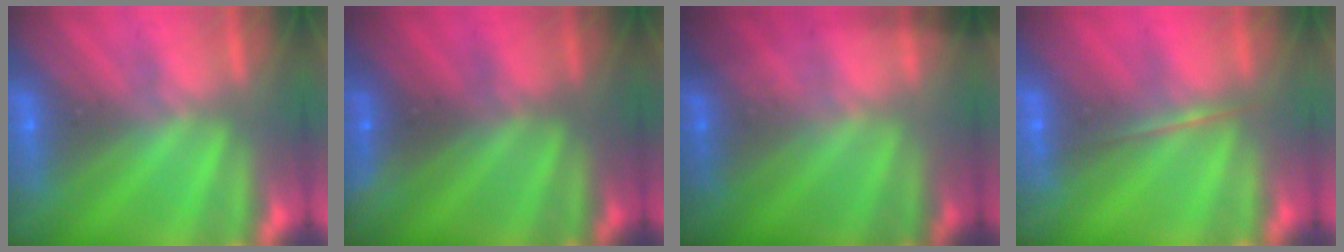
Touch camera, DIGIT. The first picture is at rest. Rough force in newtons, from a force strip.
{"total": 1.6}
{"total": 1.9}
{"total": 1.6}